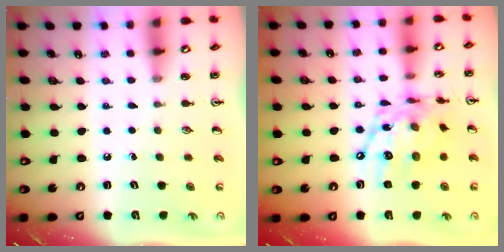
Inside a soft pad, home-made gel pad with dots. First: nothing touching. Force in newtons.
{"total": 15.4, "press": 15.4, "slide": 1.2}